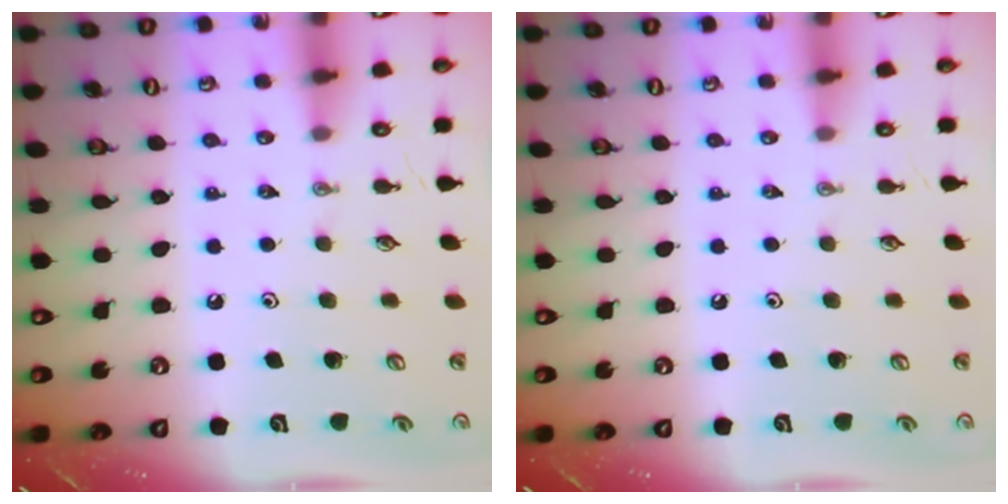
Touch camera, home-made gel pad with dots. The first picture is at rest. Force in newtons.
{"total": 0.0}